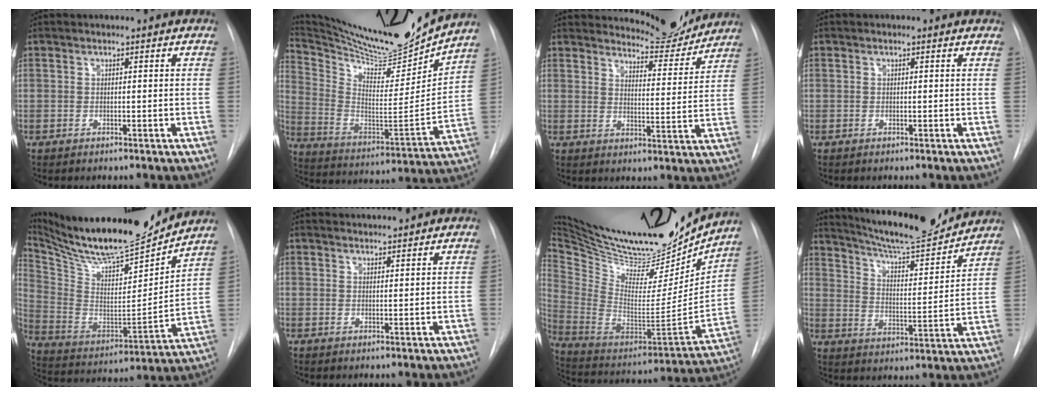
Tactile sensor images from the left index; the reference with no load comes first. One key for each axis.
{"total": 22.4, "fx": 21.0, "fy": 1.6, "fz": 7.8, "tx": -0.151, "ty": -0.058, "tz": 0.331}
{"total": 8.8, "fx": 8.7, "fy": 1.2, "fz": 0.4, "tx": -0.003, "ty": -0.023, "tz": 0.116}
{"total": 1.0, "fx": 1.0, "fy": 0.2, "fz": 0.2, "tx": -0.009, "ty": 0.006, "tz": 0.007}
{"total": 23.3, "fx": 21.2, "fy": 2.9, "fz": 9.3, "tx": -0.186, "ty": -0.029, "tz": 0.345}
{"total": 3.7, "fx": 3.7, "fy": -0.1, "fz": 0.5, "tx": -0.011, "ty": 0.021, "tz": 0.060}
{"total": 30.1, "fx": 26.5, "fy": 7.9, "fz": 12.0, "tx": -0.230, "ty": -0.055, "tz": 0.408}
{"total": 17.5, "fx": 16.2, "fy": 1.5, "fz": 6.3, "tx": -0.109, "ty": -0.014, "tz": 0.244}